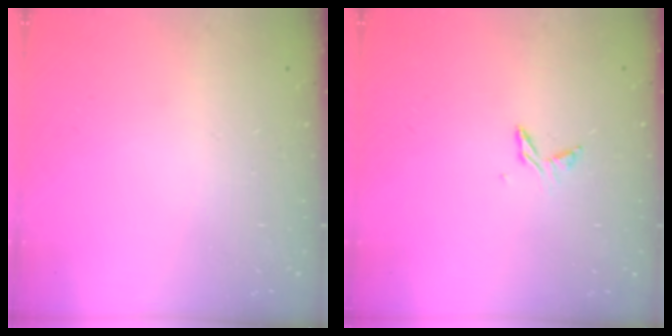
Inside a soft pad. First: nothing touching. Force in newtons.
{"total": 5.3, "press": 5.2, "slide": 0.6}